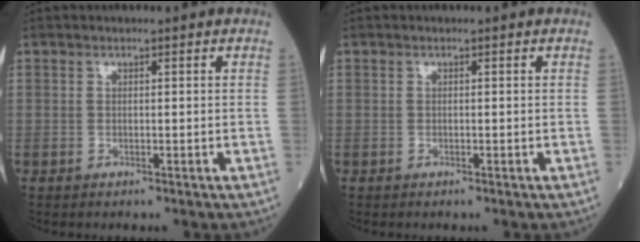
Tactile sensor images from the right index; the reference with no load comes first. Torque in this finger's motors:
{"motor_torque": [0.00, 0.00, 0.00, 0.00]}